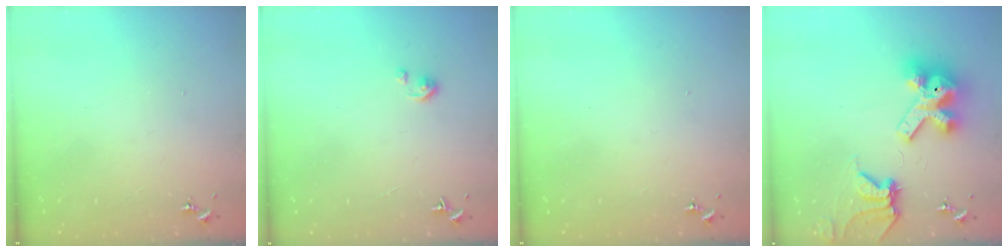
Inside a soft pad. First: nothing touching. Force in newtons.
{"total": 2.6, "press": 2.6, "slide": 0.3}
{"total": 0.0}
{"total": 14.9, "press": 14.8, "slide": 2.0}